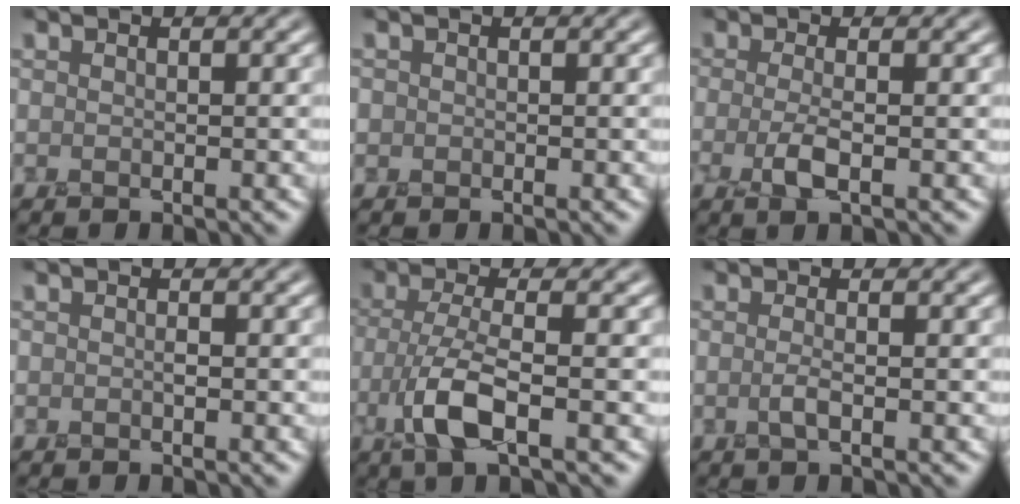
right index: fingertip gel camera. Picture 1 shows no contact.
{"total": 0.6, "force": [-0.2, 0.4, -0.5], "torque": [0.008, 0.003, -0.002]}
{"total": 2.2, "force": [-0.7, 0.6, 2.0], "torque": [-0.051, -0.003, -0.017]}
{"total": 0.0}
{"total": 4.5, "force": [-1.6, 1.4, 3.9], "torque": [-0.093, 0.003, -0.035]}
{"total": 1.1, "force": [-0.2, 0.4, 1.0], "torque": [-0.018, 0.003, -0.008]}